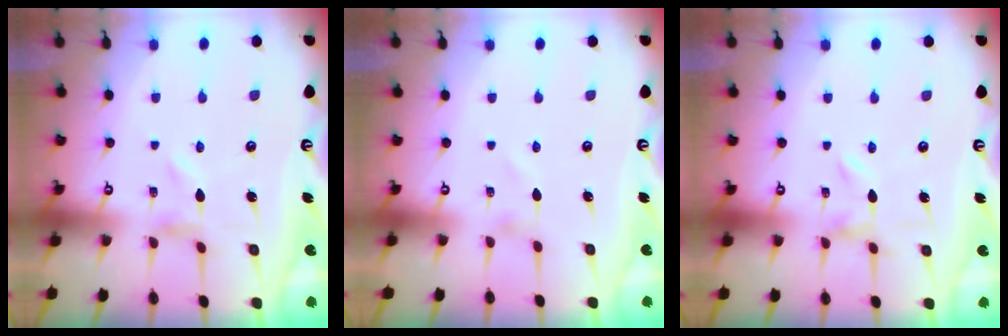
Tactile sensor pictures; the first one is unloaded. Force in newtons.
{"total": 0.0}
{"total": 0.0}